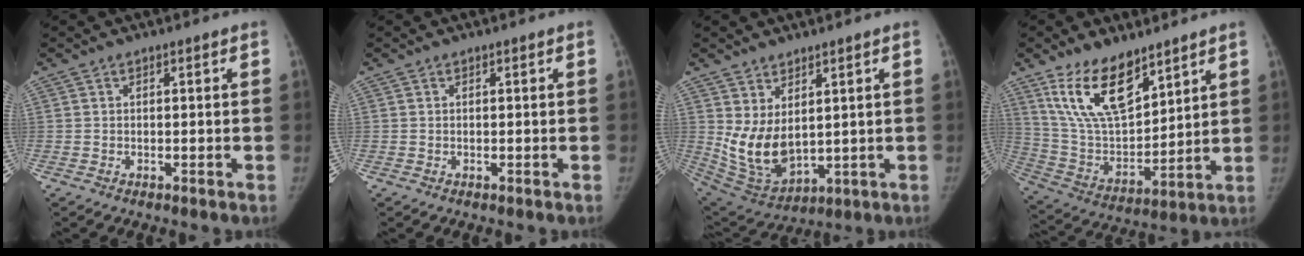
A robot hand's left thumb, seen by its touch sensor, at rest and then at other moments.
{"total": 0.0}
{"total": 10.6, "force": [2.5, 6.4, 8.1], "torque": [-0.138, -0.030, 0.074]}
{"total": 16.7, "force": [10.7, 7.7, 10.3], "torque": [-0.150, -0.059, 0.219]}